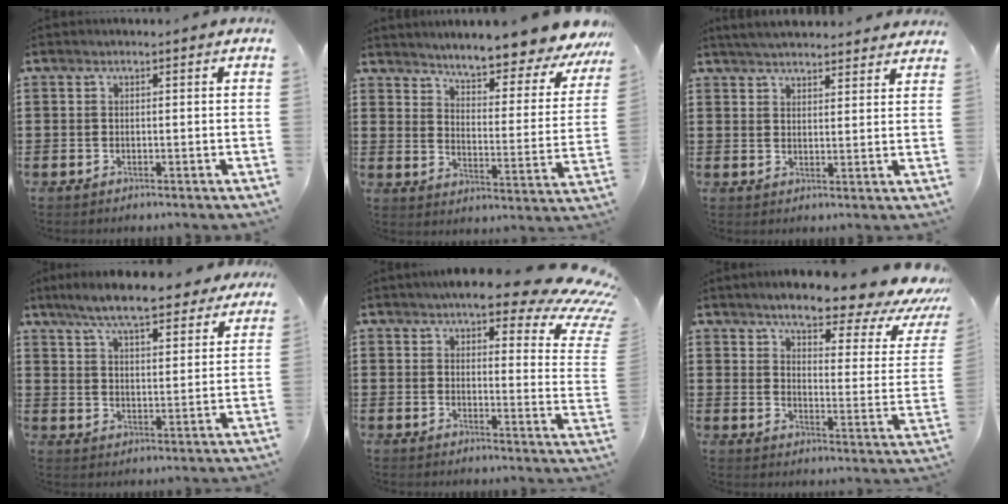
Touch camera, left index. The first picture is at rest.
{"total": 7.0, "force": [6.5, -0.6, 2.3], "torque": [-0.060, -0.061, 0.105]}
{"total": 4.1, "force": [4.0, 0.1, 0.8], "torque": [-0.026, -0.013, 0.074]}
{"total": 8.4, "force": [7.4, 0.7, 3.8], "torque": [-0.099, -0.023, 0.133]}
{"total": 10.2, "force": [7.8, 2.8, 5.9], "torque": [-0.093, -0.044, 0.133]}
{"total": 8.0, "force": [6.6, 1.2, 4.5], "torque": [-0.086, -0.051, 0.102]}